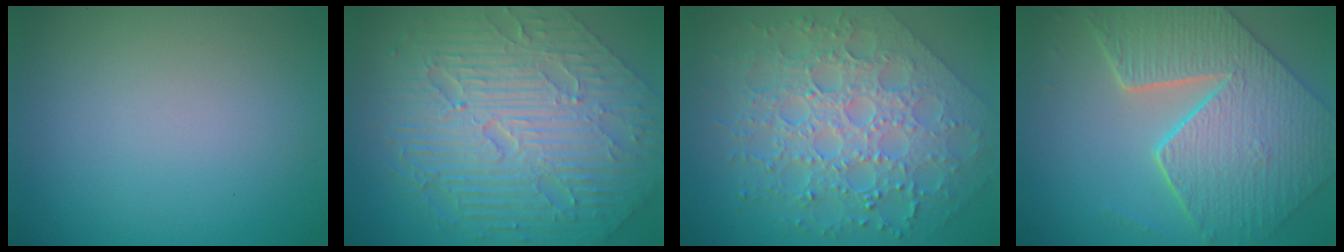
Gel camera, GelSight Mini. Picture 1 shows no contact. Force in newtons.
{"total": 11.4, "press": 7.5, "slide": 8.6}
{"total": 8.5, "press": 6.2, "slide": 5.8}
{"total": 9.1, "press": 6.7, "slide": 6.2}